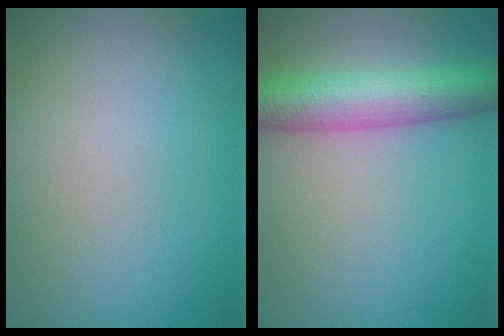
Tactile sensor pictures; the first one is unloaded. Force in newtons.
{"total": 6.9, "press": 6.9, "slide": 0.2}